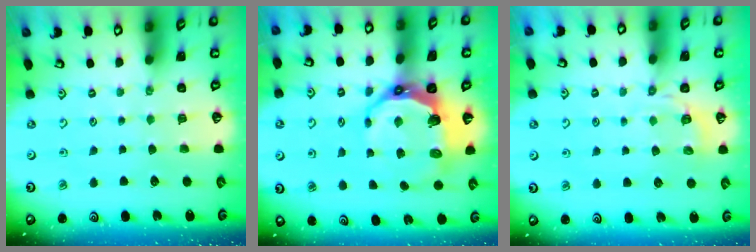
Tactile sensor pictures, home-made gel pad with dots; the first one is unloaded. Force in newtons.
{"total": 11.7, "press": 10.6, "slide": 4.9}
{"total": 3.7, "press": 3.2, "slide": 1.8}